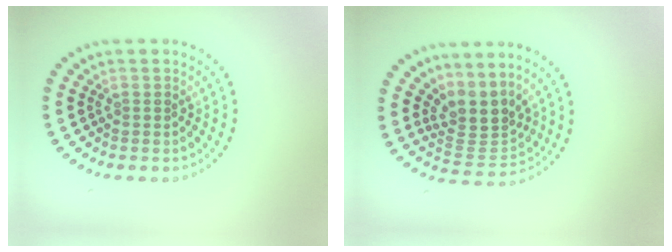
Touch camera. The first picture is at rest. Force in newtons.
{"total": 3.5, "press": 2.4, "slide": 2.5}